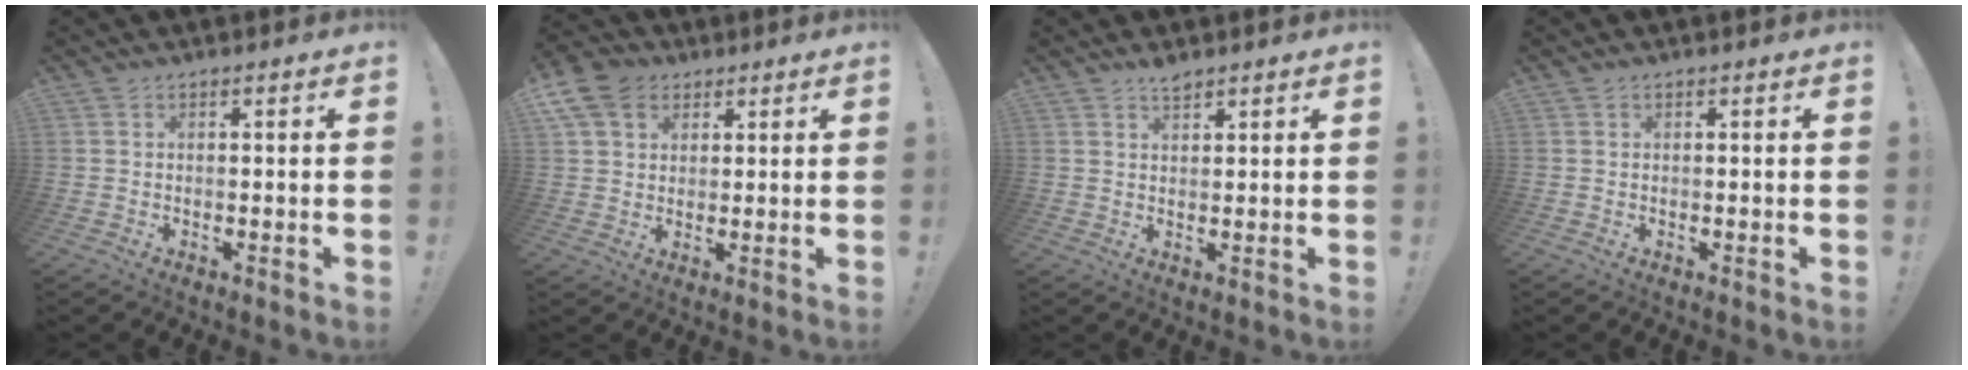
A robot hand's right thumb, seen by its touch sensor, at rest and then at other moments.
{"total": 10.3, "force": [4.9, 7.6, 4.9], "torque": [-0.092, -0.013, 0.098]}
{"total": 2.6, "force": [2.3, 0.8, 1.0], "torque": [-0.006, -0.017, 0.038]}
{"total": 0.0}